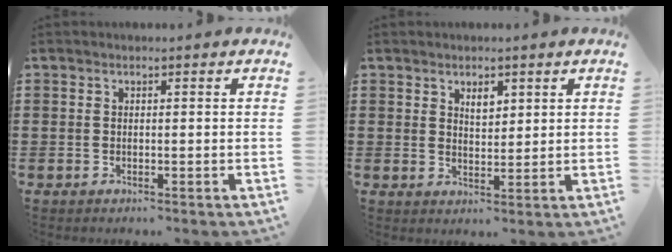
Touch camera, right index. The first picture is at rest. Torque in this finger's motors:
{"motor_torque": [0.56, 0.35, 0.06, 0.05]}